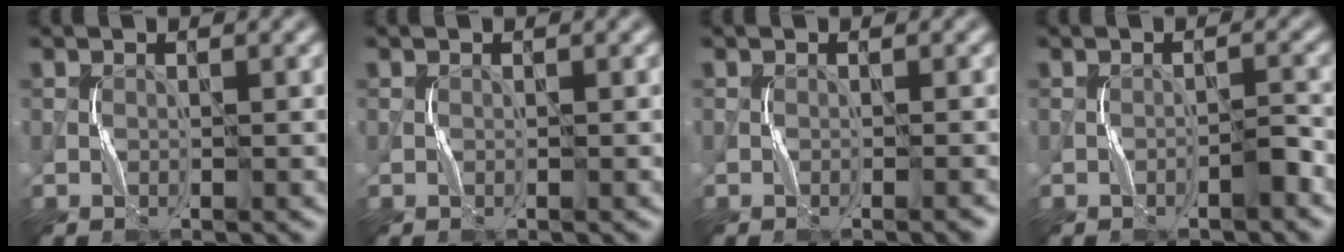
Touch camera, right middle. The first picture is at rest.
{"total": 0.0}
{"total": 0.6, "force": [-0.4, -0.2, 0.4], "torque": [-0.007, 0.001, -0.006]}
{"total": 1.1, "force": [-0.9, 0.1, 0.7], "torque": [-0.014, 0.009, -0.016]}